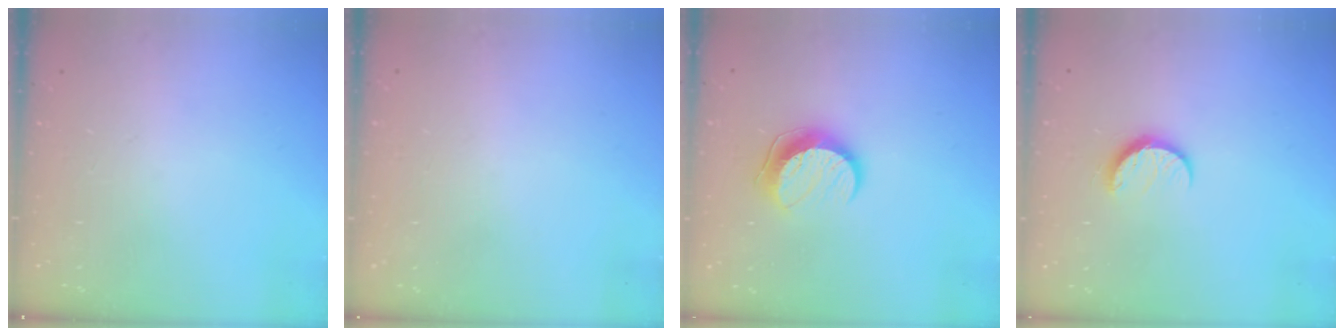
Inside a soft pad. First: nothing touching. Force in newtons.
{"total": 0.6, "press": 0.6, "slide": 0.1}
{"total": 9.7, "press": 9.6, "slide": 0.5}
{"total": 6.6, "press": 6.6, "slide": 0.6}